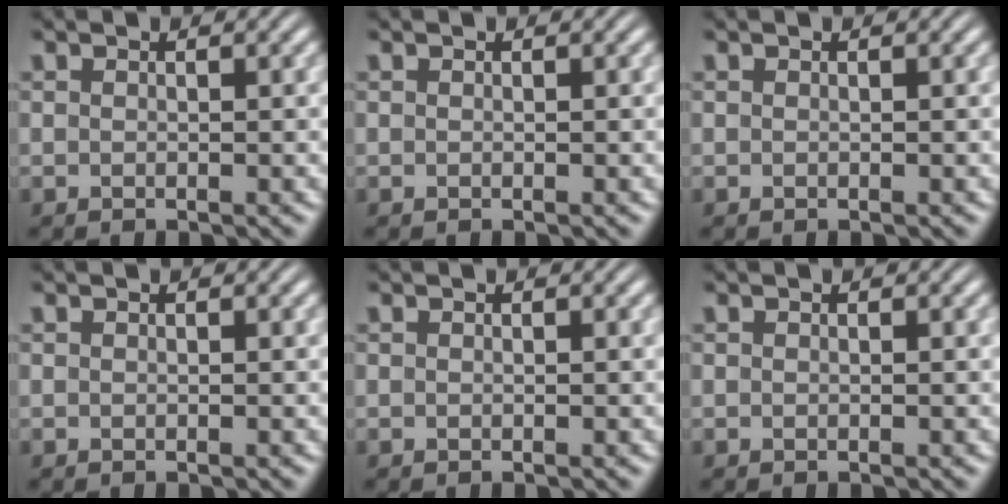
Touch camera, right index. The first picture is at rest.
{"total": 0.0}
{"total": 0.0}
{"total": 0.0}
{"total": 0.0}
{"total": 0.0}